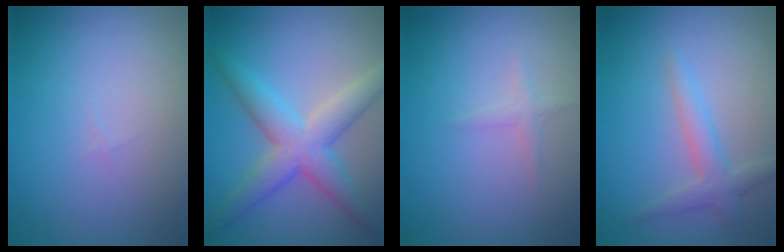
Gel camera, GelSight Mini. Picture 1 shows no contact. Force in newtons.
{"total": 5.1, "press": 5.1, "slide": 0.2}
{"total": 0.8, "press": 0.8, "slide": 0.1}
{"total": 2.2, "press": 2.2, "slide": 0.1}